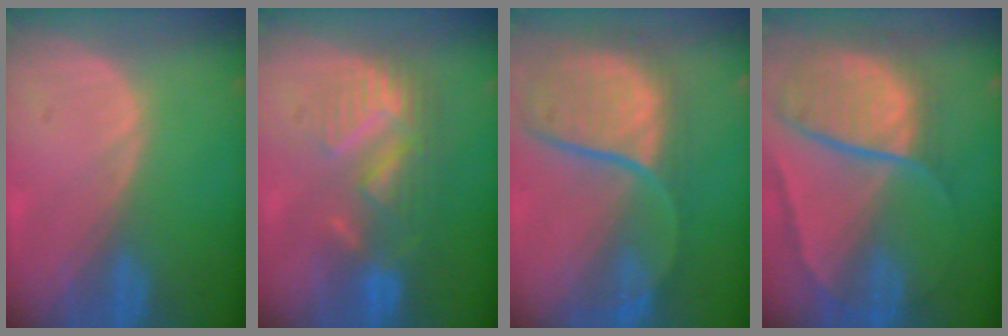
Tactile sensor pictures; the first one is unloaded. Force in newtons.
{"total": 8.9, "press": 8.0, "slide": 3.7}
{"total": 11.7, "press": 9.8, "slide": 6.4}
{"total": 10.6, "press": 8.8, "slide": 5.9}